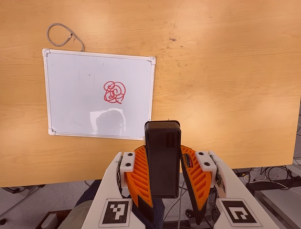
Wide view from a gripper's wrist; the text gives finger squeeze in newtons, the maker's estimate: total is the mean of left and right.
{"total": 7.9, "left": 6.9, "right": 9.0}